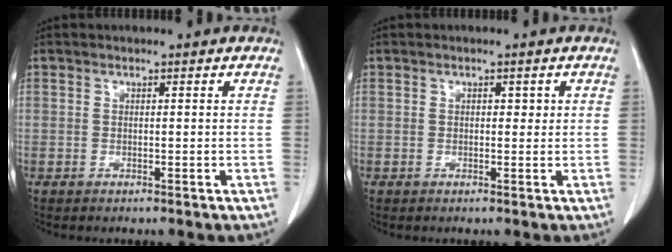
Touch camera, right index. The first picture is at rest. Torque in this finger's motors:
{"motor_torque": [-0.16, 0.00, 0.03, -0.01]}